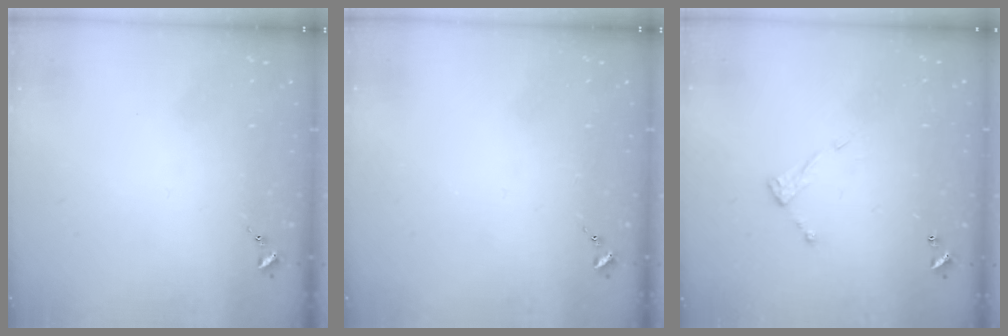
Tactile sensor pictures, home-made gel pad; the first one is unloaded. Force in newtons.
{"total": 0.0}
{"total": 6.4, "press": 6.4, "slide": 0.2}